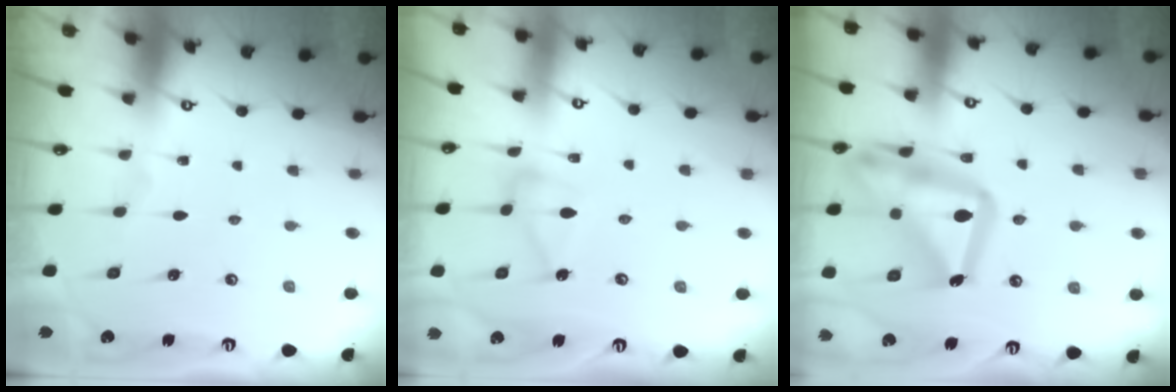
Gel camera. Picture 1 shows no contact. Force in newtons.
{"total": 10.1, "press": 10.1, "slide": 0.3}
{"total": 25.0, "press": 24.9, "slide": 1.9}